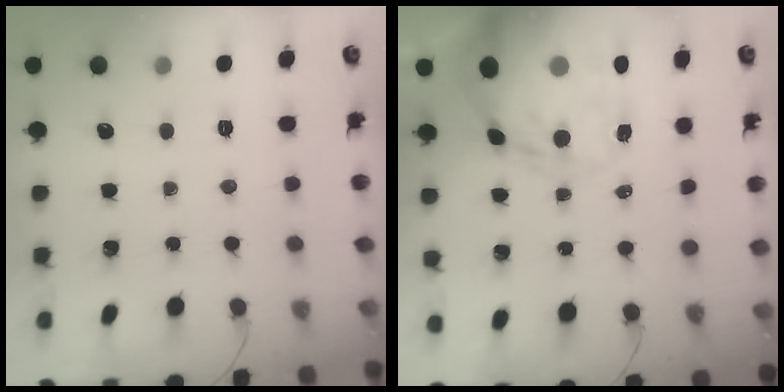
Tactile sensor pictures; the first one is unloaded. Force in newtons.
{"total": 22.2, "press": 21.4, "slide": 5.9}